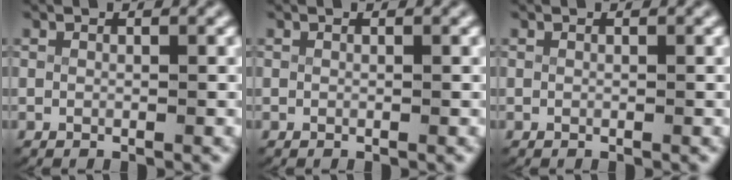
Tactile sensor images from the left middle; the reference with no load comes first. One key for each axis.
{"total": 0.0}
{"total": 0.0}